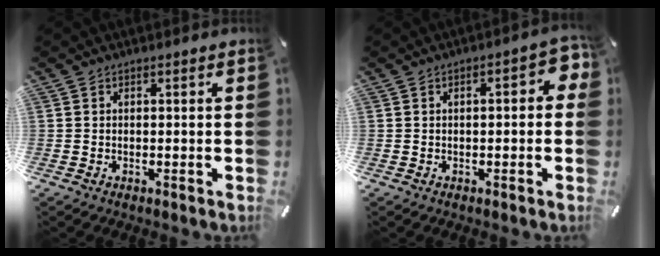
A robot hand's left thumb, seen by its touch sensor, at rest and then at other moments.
{"total": 4.6, "force": [-0.2, 2.1, 4.1], "torque": [-0.059, 0.008, -0.008]}